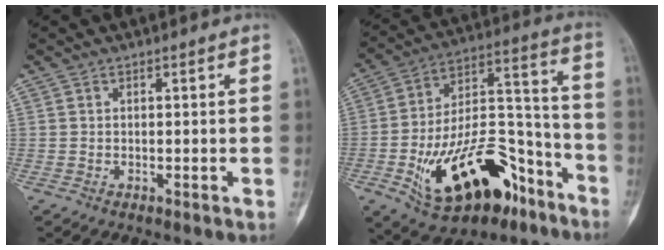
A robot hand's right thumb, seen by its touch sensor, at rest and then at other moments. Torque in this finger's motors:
{"motor_torque": [2.55, 2.47, 1.39, -1.38, 0.26]}